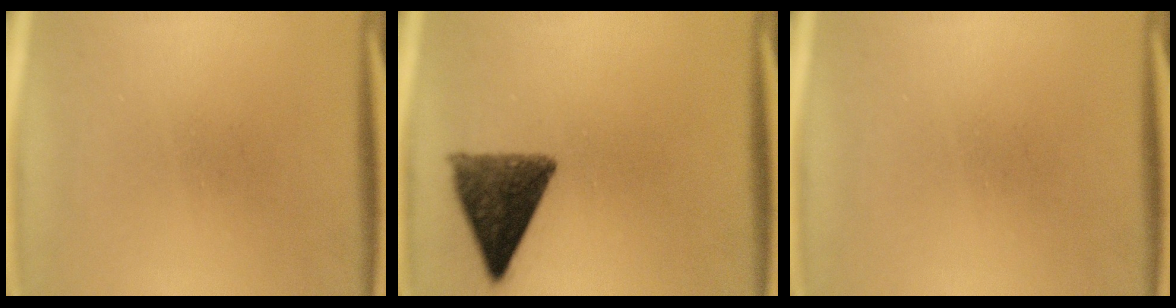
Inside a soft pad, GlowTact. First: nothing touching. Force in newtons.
{"total": 10.4}
{"total": 0.0}